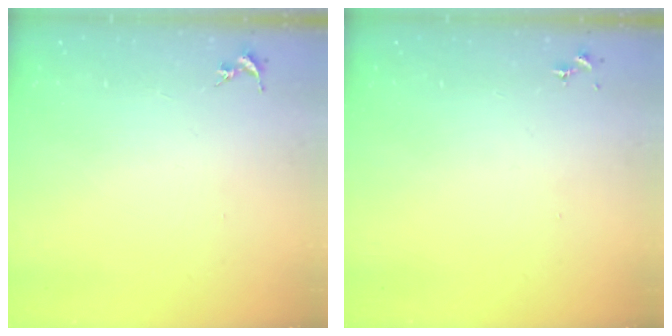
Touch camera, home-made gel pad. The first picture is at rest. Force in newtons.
{"total": 0.0}